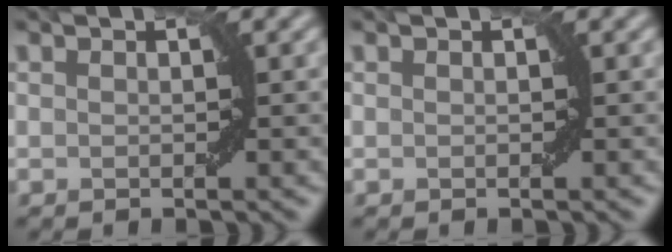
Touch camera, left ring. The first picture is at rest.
{"total": 0.0}